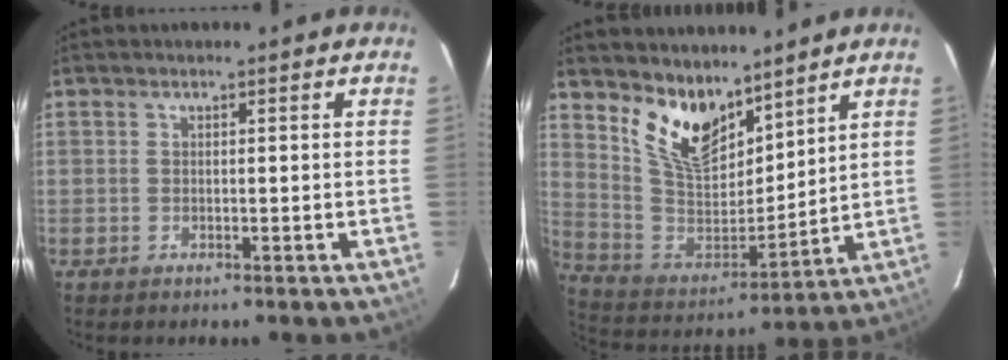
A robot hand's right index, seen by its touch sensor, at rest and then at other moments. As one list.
[{"total": 13.6, "force": [9.7, 6.7, 6.8], "torque": [-0.141, -0.005, 0.198]}]